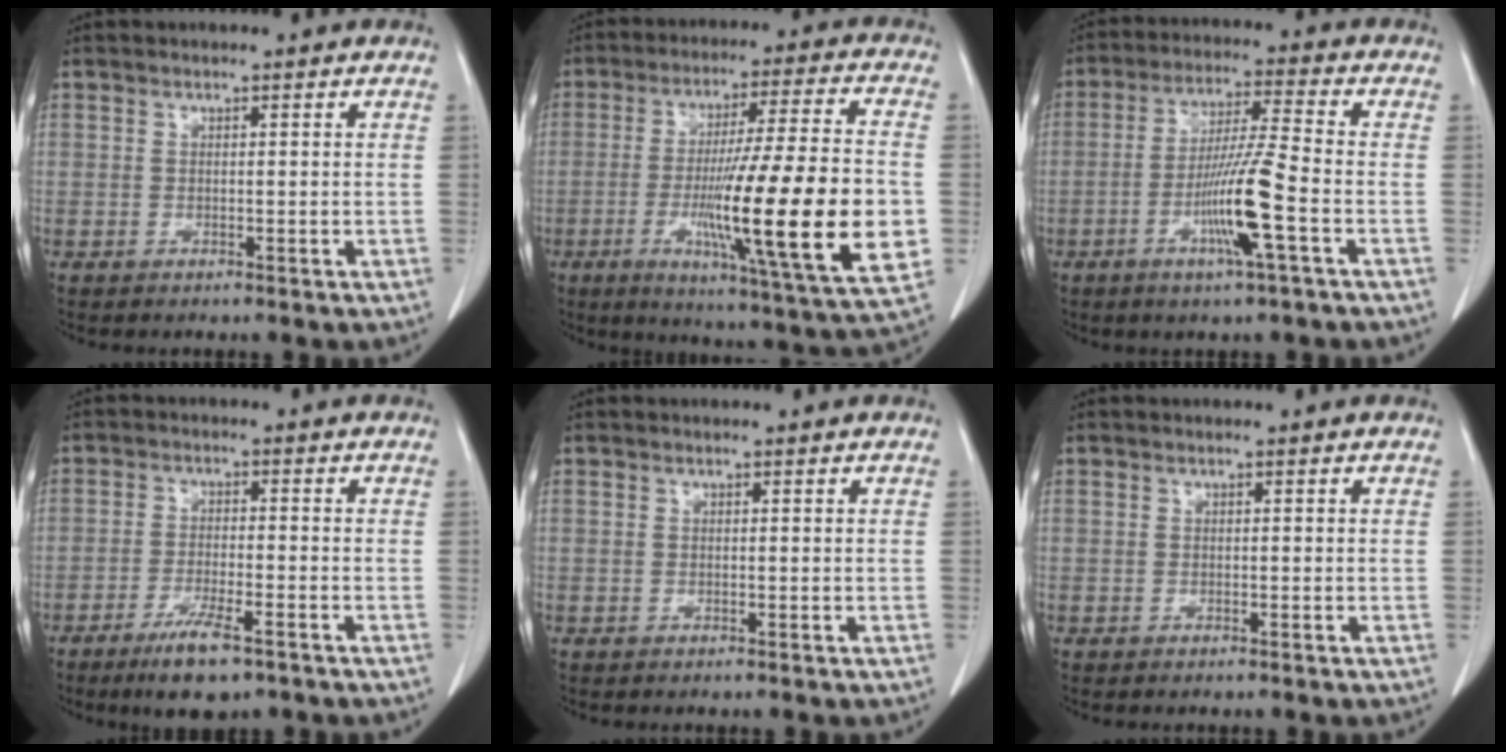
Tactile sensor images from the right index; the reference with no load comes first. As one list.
[{"total": 23.4, "force": [-4.4, 0.5, 23.0], "torque": [-0.333, -0.024, -0.073]}, {"total": 10.2, "force": [-3.5, -0.6, 9.6], "torque": [-0.185, -0.010, -0.069]}, {"total": 7.0, "force": [-4.6, 1.1, 5.1], "torque": [-0.093, -0.013, -0.076]}, {"total": 0.0}, {"total": 0.0}]